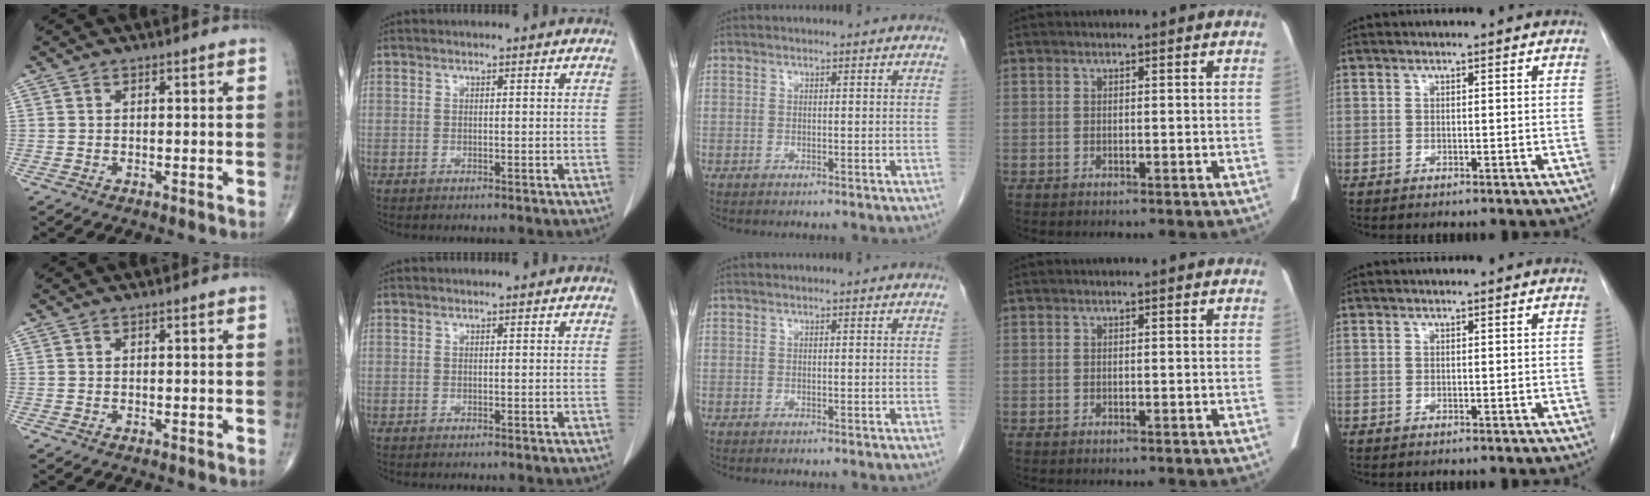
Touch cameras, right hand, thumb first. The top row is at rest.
{}